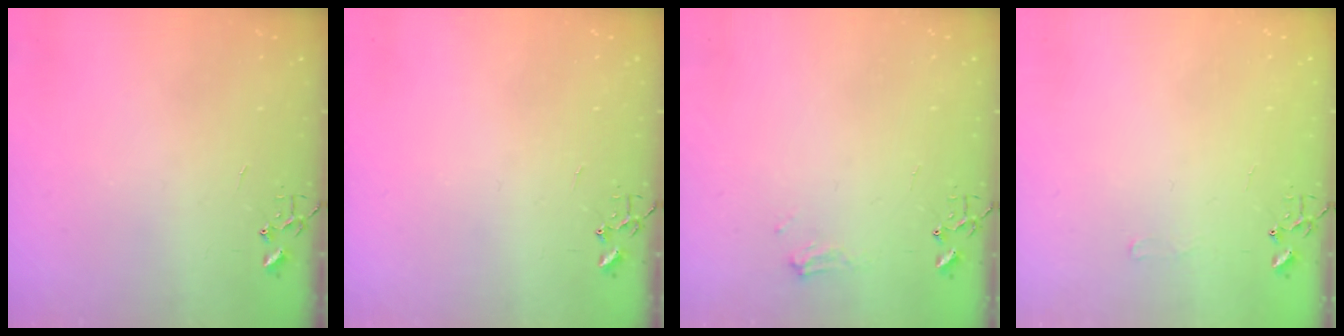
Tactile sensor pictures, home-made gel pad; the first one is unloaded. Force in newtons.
{"total": 0.0}
{"total": 6.7, "press": 6.7, "slide": 0.7}
{"total": 6.4, "press": 6.4, "slide": 0.8}